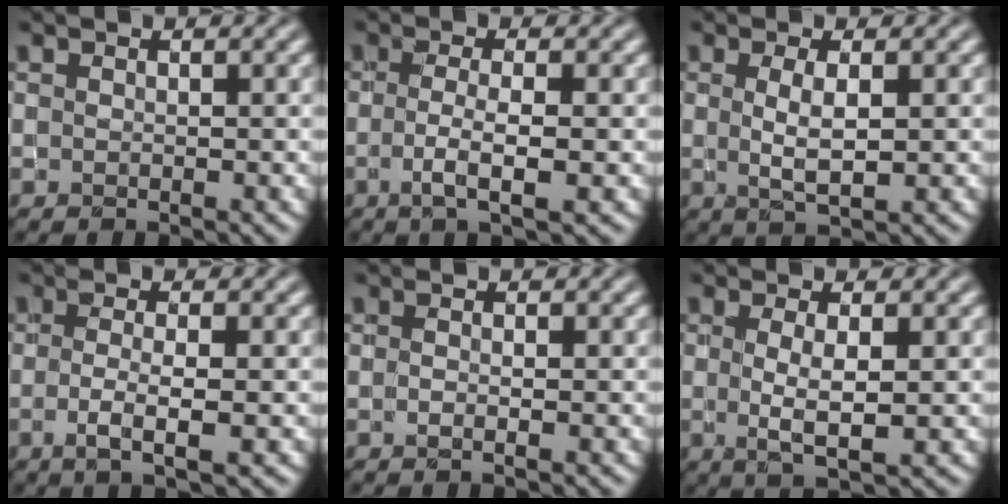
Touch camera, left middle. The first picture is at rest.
{"total": 3.2, "force": [-0.7, 0.7, 3.1], "torque": [-0.059, -0.006, -0.013]}
{"total": 2.7, "force": [0.3, 0.6, 2.7], "torque": [-0.052, -0.005, 0.008]}
{"total": 2.9, "force": [-0.6, 0.7, 2.7], "torque": [-0.053, -0.007, -0.011]}
{"total": 0.7, "force": [-0.2, 0.2, 0.6], "torque": [-0.014, -0.007, -0.004]}
{"total": 3.0, "force": [0.0, 0.6, 3.0], "torque": [-0.057, -0.007, 0.004]}